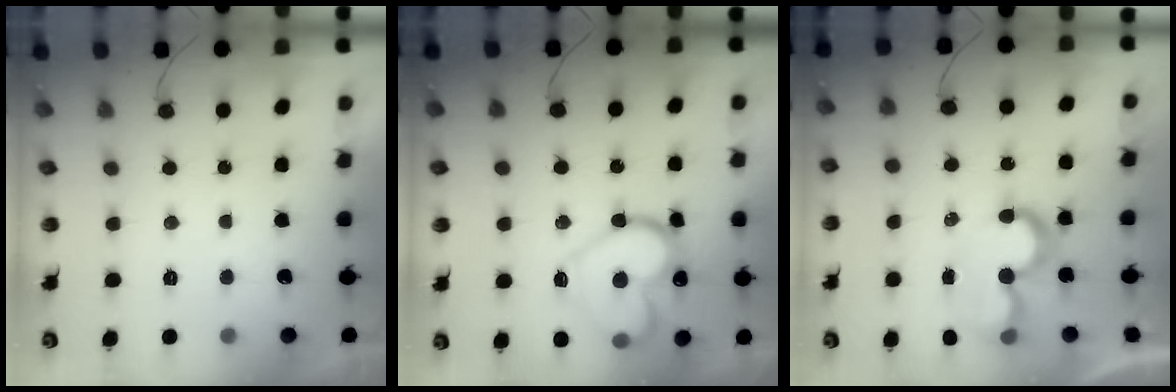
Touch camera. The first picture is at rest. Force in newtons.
{"total": 19.2, "press": 19.1, "slide": 2.2}
{"total": 9.4, "press": 9.4, "slide": 0.6}